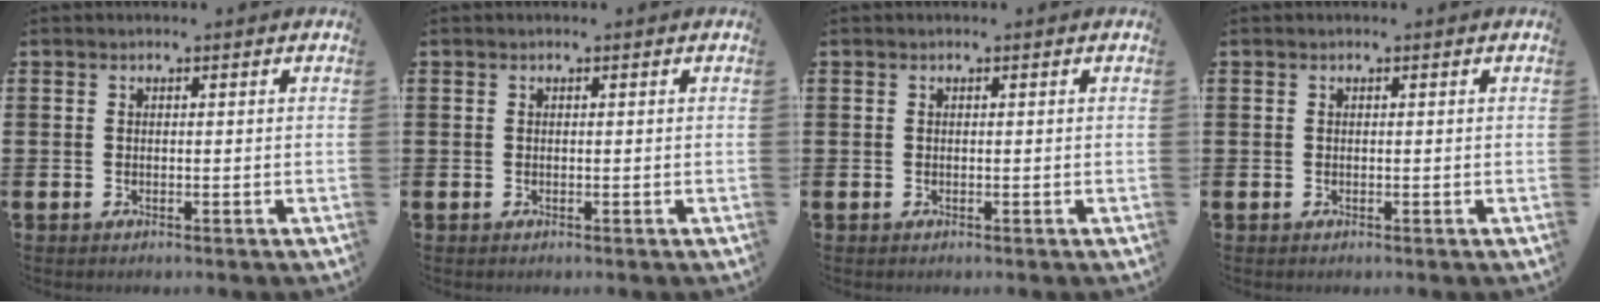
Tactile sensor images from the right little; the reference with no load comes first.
{"total": 0.0}
{"total": 0.0}
{"total": 0.0}